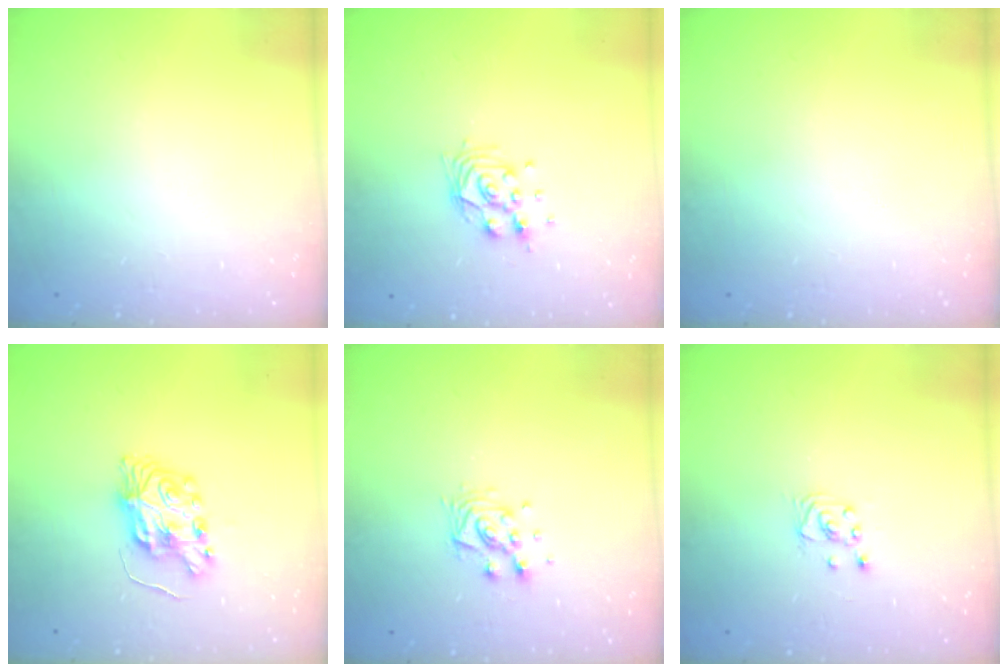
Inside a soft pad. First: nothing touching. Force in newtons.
{"total": 11.0, "press": 10.6, "slide": 2.9}
{"total": 0.0}
{"total": 8.3, "press": 8.2, "slide": 0.2}
{"total": 9.8, "press": 9.8, "slide": 0.6}
{"total": 1.6, "press": 1.6, "slide": 0.0}